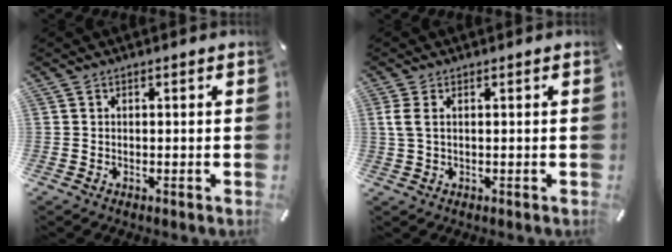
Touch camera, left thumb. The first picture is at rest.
{"total": 2.8, "force": [0.6, 1.0, 2.6], "torque": [-0.060, -0.001, 0.008]}